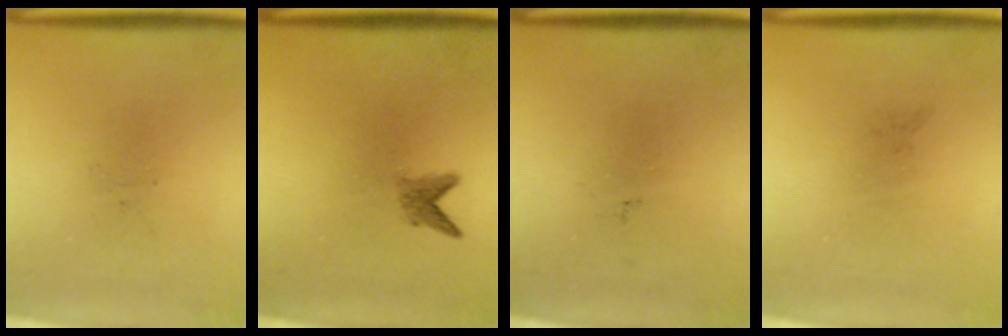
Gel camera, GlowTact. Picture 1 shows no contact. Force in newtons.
{"total": 1.7}
{"total": 0.0}
{"total": 0.0}